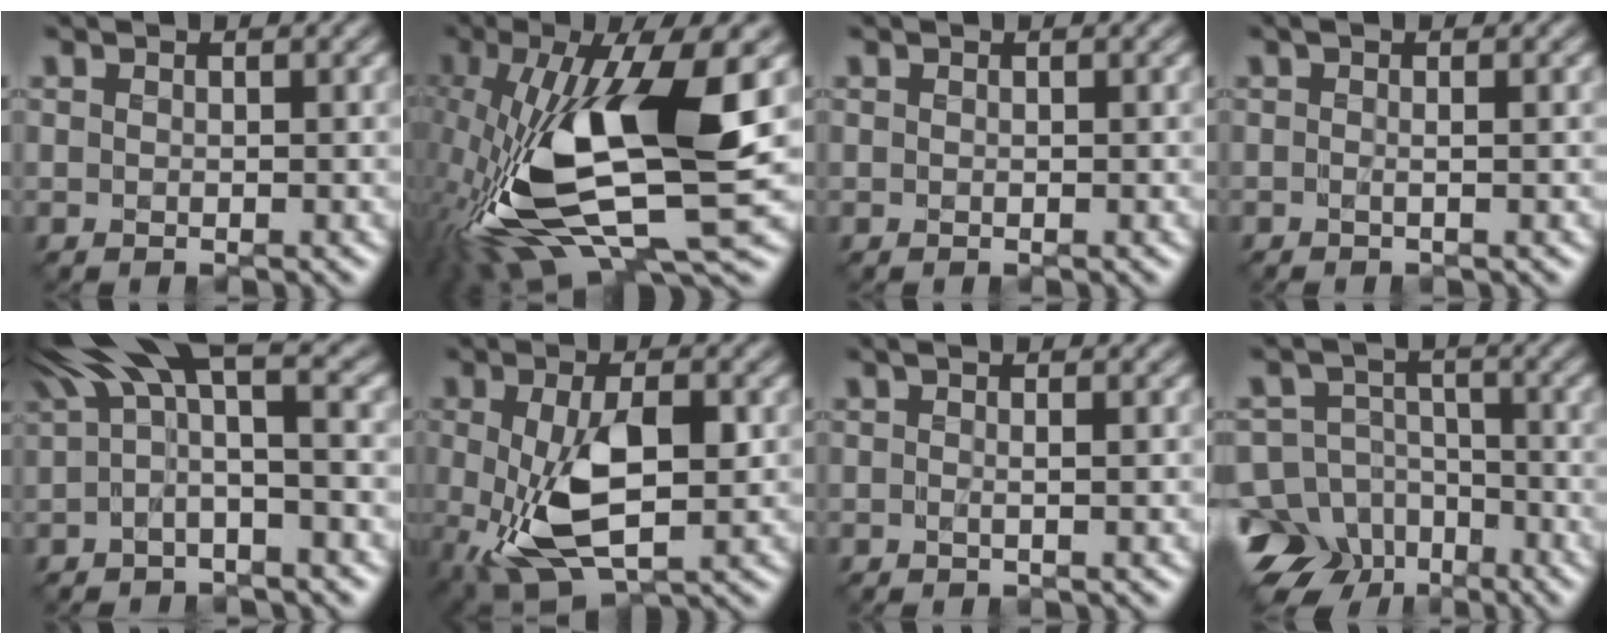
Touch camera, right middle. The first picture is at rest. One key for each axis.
{"total": 12.9, "fx": -0.6, "fy": 4.2, "fz": 12.2, "tx": -0.254, "ty": -0.017, "tz": -0.013}
{"total": 0.0}
{"total": 1.1, "fx": 0.3, "fy": 0.1, "fz": 1.0, "tx": -0.004, "ty": 0.001, "tz": -0.004}
{"total": 7.3, "fx": 3.2, "fy": 2.1, "fz": 6.2, "tx": -0.110, "ty": 0.028, "tz": 0.054}
{"total": 8.0, "fx": -1.3, "fy": 3.9, "fz": 6.9, "tx": -0.153, "ty": -0.016, "tz": -0.015}
{"total": 1.4, "fx": 0.5, "fy": 0.2, "fz": 1.3, "tx": -0.007, "ty": 0.004, "tz": -0.006}
{"total": 12.2, "fx": -8.4, "fy": 8.6, "fz": 2.3, "tx": -0.048, "ty": -0.021, "tz": -0.163}